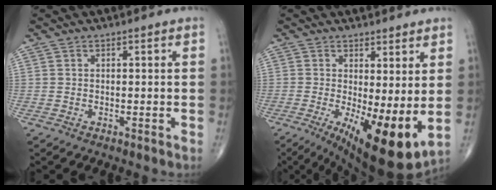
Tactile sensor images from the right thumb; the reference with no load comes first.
{"total": 13.3, "force": [-1.0, 4.4, 12.5], "torque": [-0.194, -0.029, 0.000]}